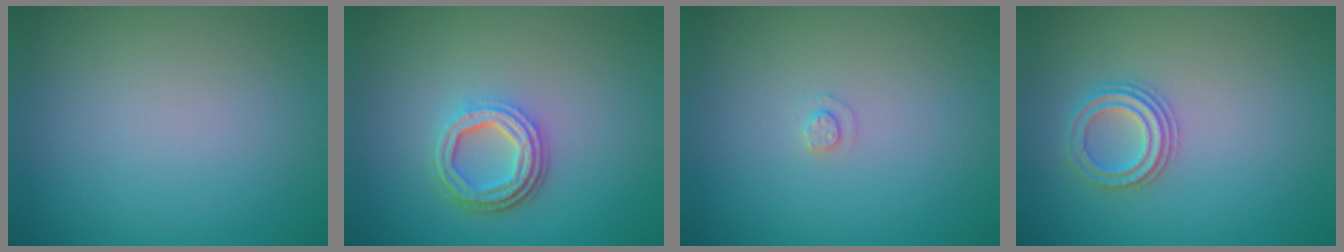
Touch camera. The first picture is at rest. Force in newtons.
{"total": 4.2, "press": 3.2, "slide": 2.8}
{"total": 0.9, "press": 0.9, "slide": 0.2}
{"total": 2.2, "press": 2.1, "slide": 0.7}